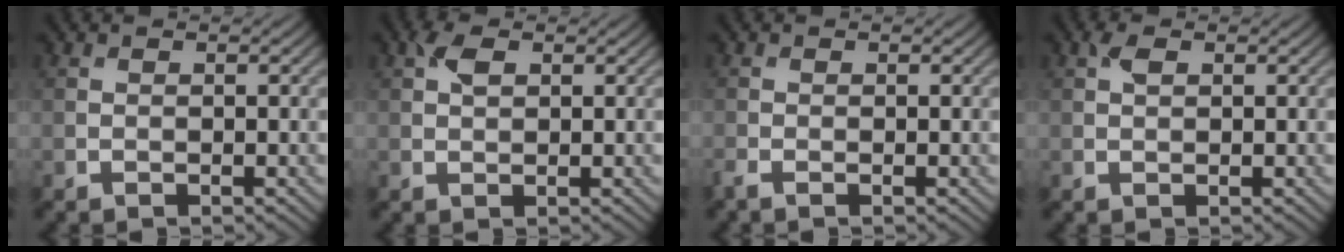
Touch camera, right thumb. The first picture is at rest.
{"total": 2.4, "force": [1.0, 1.3, 1.7], "torque": [-0.039, 0.005, 0.016]}
{"total": 0.9, "force": [-0.7, 0.1, 0.6], "torque": [-0.018, -0.002, -0.019]}
{"total": 1.5, "force": [0.6, 0.8, 1.1], "torque": [-0.024, 0.004, 0.010]}